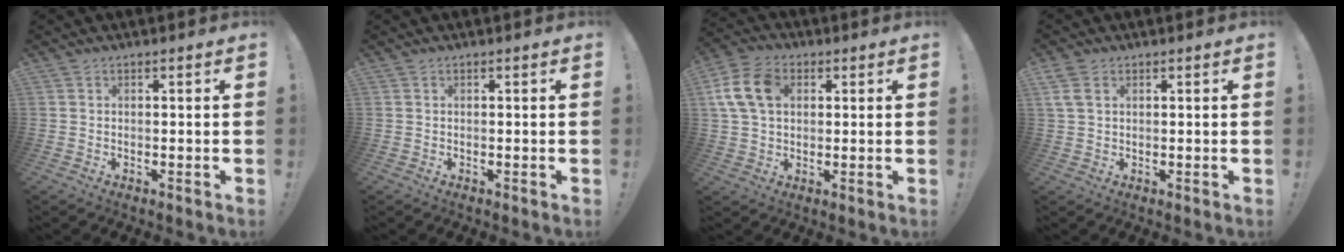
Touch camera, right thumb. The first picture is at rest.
{"total": 0.0}
{"total": 12.6, "force": [3.1, 8.9, 8.3], "torque": [-0.158, 0.014, 0.065]}
{"total": 4.2, "force": [1.9, 2.5, 2.9], "torque": [-0.057, 0.002, 0.039]}